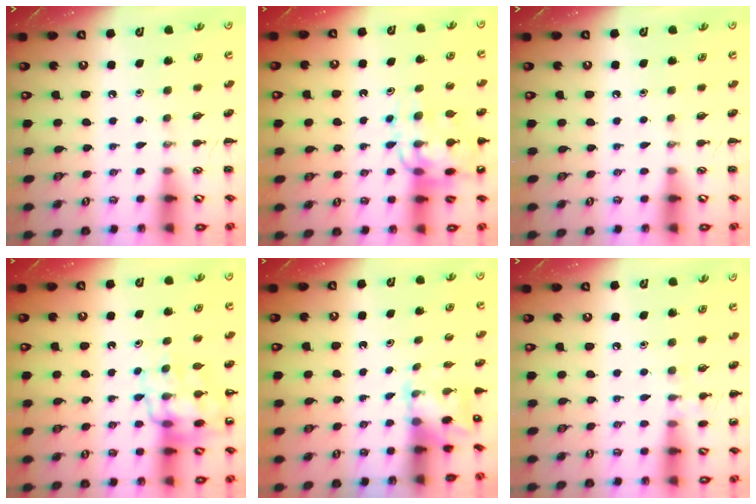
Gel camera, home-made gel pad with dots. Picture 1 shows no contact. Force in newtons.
{"total": 12.6, "press": 12.2, "slide": 3.2}
{"total": 0.0}
{"total": 12.0, "press": 11.7, "slide": 2.5}
{"total": 2.1, "press": 2.0, "slide": 0.7}
{"total": 6.3, "press": 6.0, "slide": 2.1}